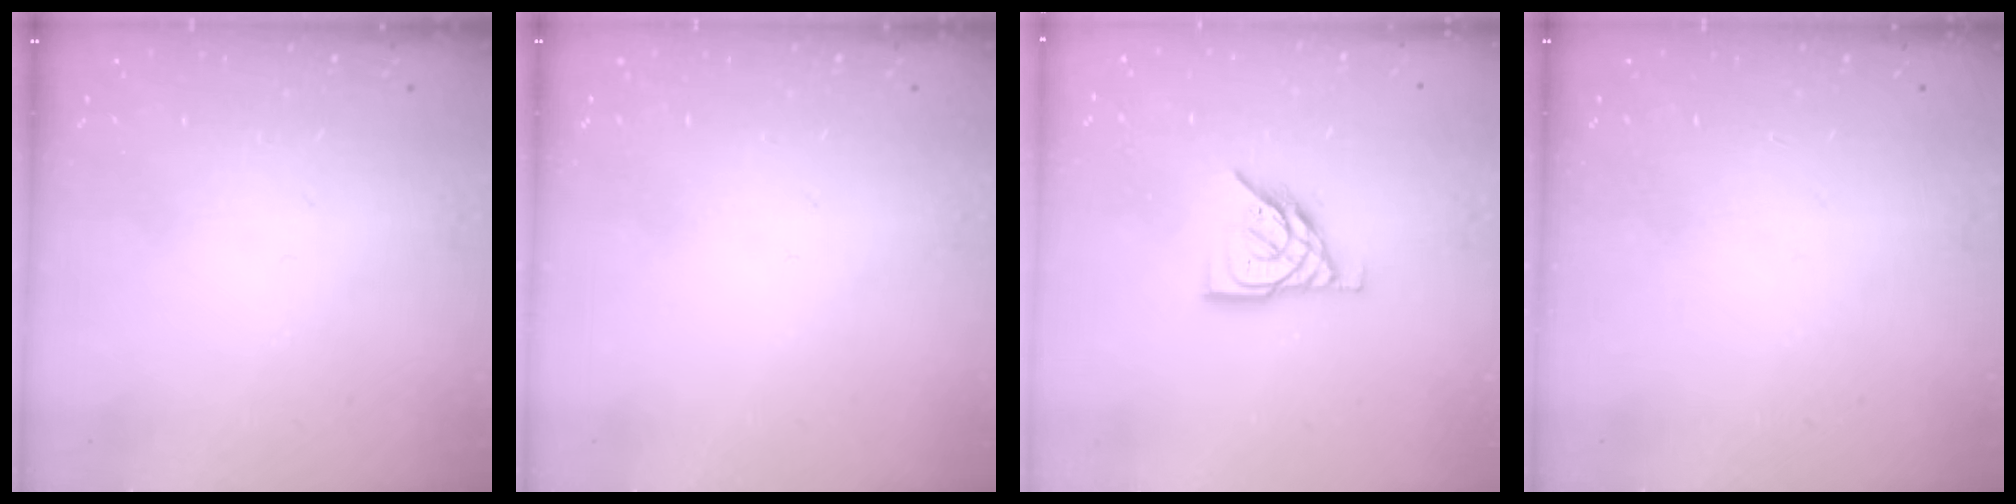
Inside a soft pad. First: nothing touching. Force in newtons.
{"total": 0.0}
{"total": 9.9, "press": 9.8, "slide": 1.2}
{"total": 0.0}